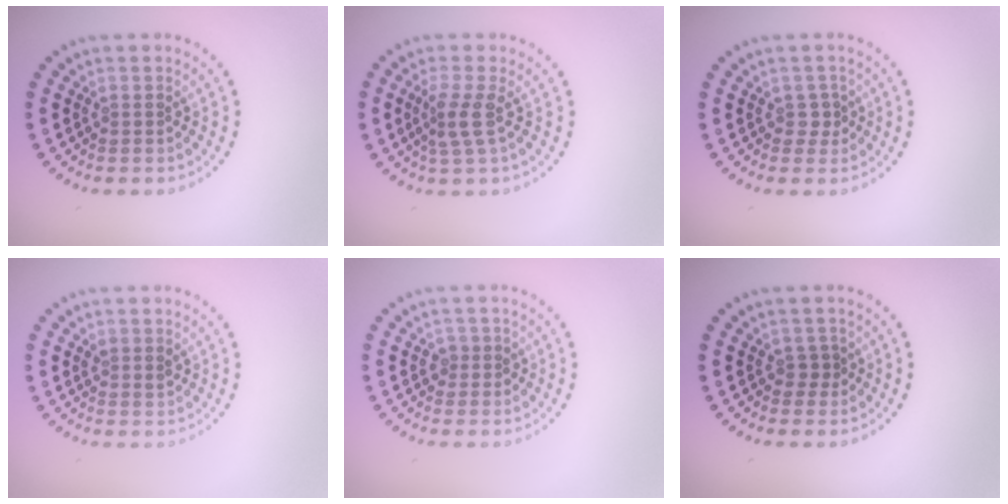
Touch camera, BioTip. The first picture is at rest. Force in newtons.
{"total": 2.4, "press": 1.7, "slide": 1.7}
{"total": 1.2, "press": 1.0, "slide": 0.6}
{"total": 0.9, "press": 0.8, "slide": 0.4}
{"total": 1.2, "press": 1.0, "slide": 0.7}
{"total": 1.0, "press": 0.8, "slide": 0.6}